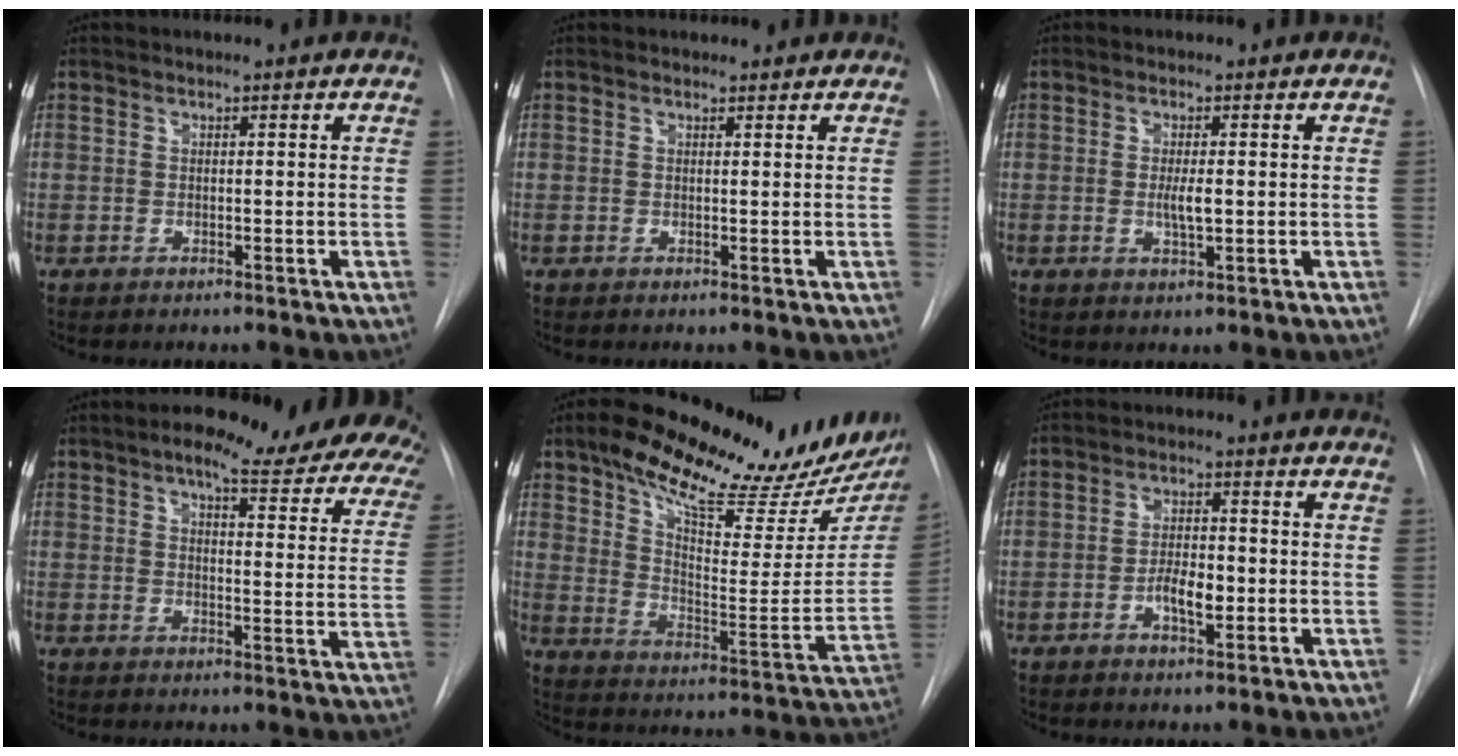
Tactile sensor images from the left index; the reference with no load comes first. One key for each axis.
{"total": 1.3, "fx": 1.2, "fy": 0.6, "fz": 0.0, "tx": -0.001, "ty": 0.001, "tz": 0.013}
{"total": 2.7, "fx": 0.0, "fy": 0.6, "fz": 2.6, "tx": -0.051, "ty": -0.003, "tz": 0.001}
{"total": 21.5, "fx": 16.7, "fy": 4.9, "fz": 12.6, "tx": -0.150, "ty": -0.021, "tz": 0.178}
{"total": 26.1, "fx": 18.9, "fy": 6.9, "fz": 16.7, "tx": -0.255, "ty": -0.013, "tz": 0.265}
{"total": 4.5, "fx": -1.2, "fy": 1.6, "fz": 4.0, "tx": -0.072, "ty": 0.003, "tz": -0.020}